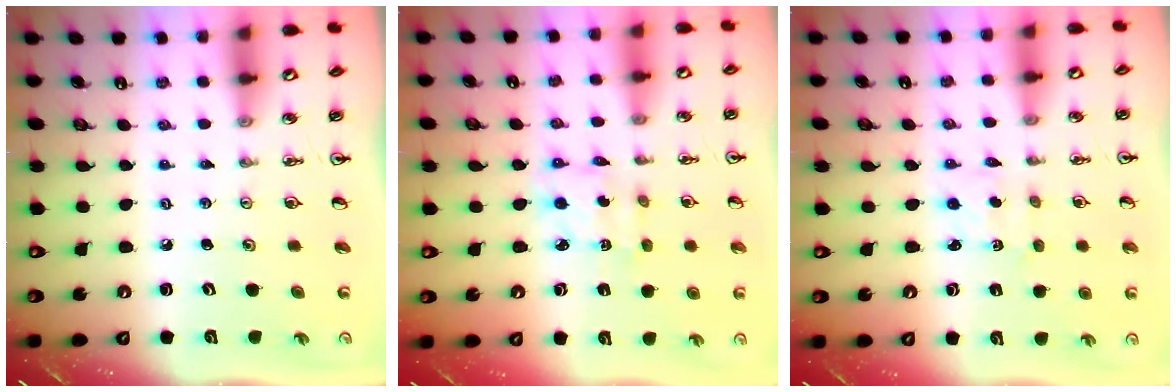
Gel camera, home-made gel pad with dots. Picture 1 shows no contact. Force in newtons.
{"total": 2.9, "press": 2.9, "slide": 0.2}
{"total": 1.3, "press": 1.2, "slide": 0.6}